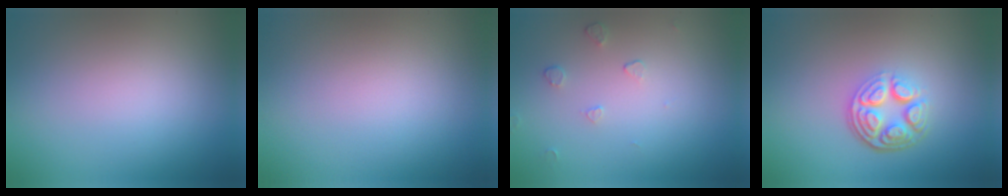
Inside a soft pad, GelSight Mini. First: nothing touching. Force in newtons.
{"total": 0.0}
{"total": 0.9, "press": 0.6, "slide": 0.7}
{"total": 4.9, "press": 3.4, "slide": 3.5}